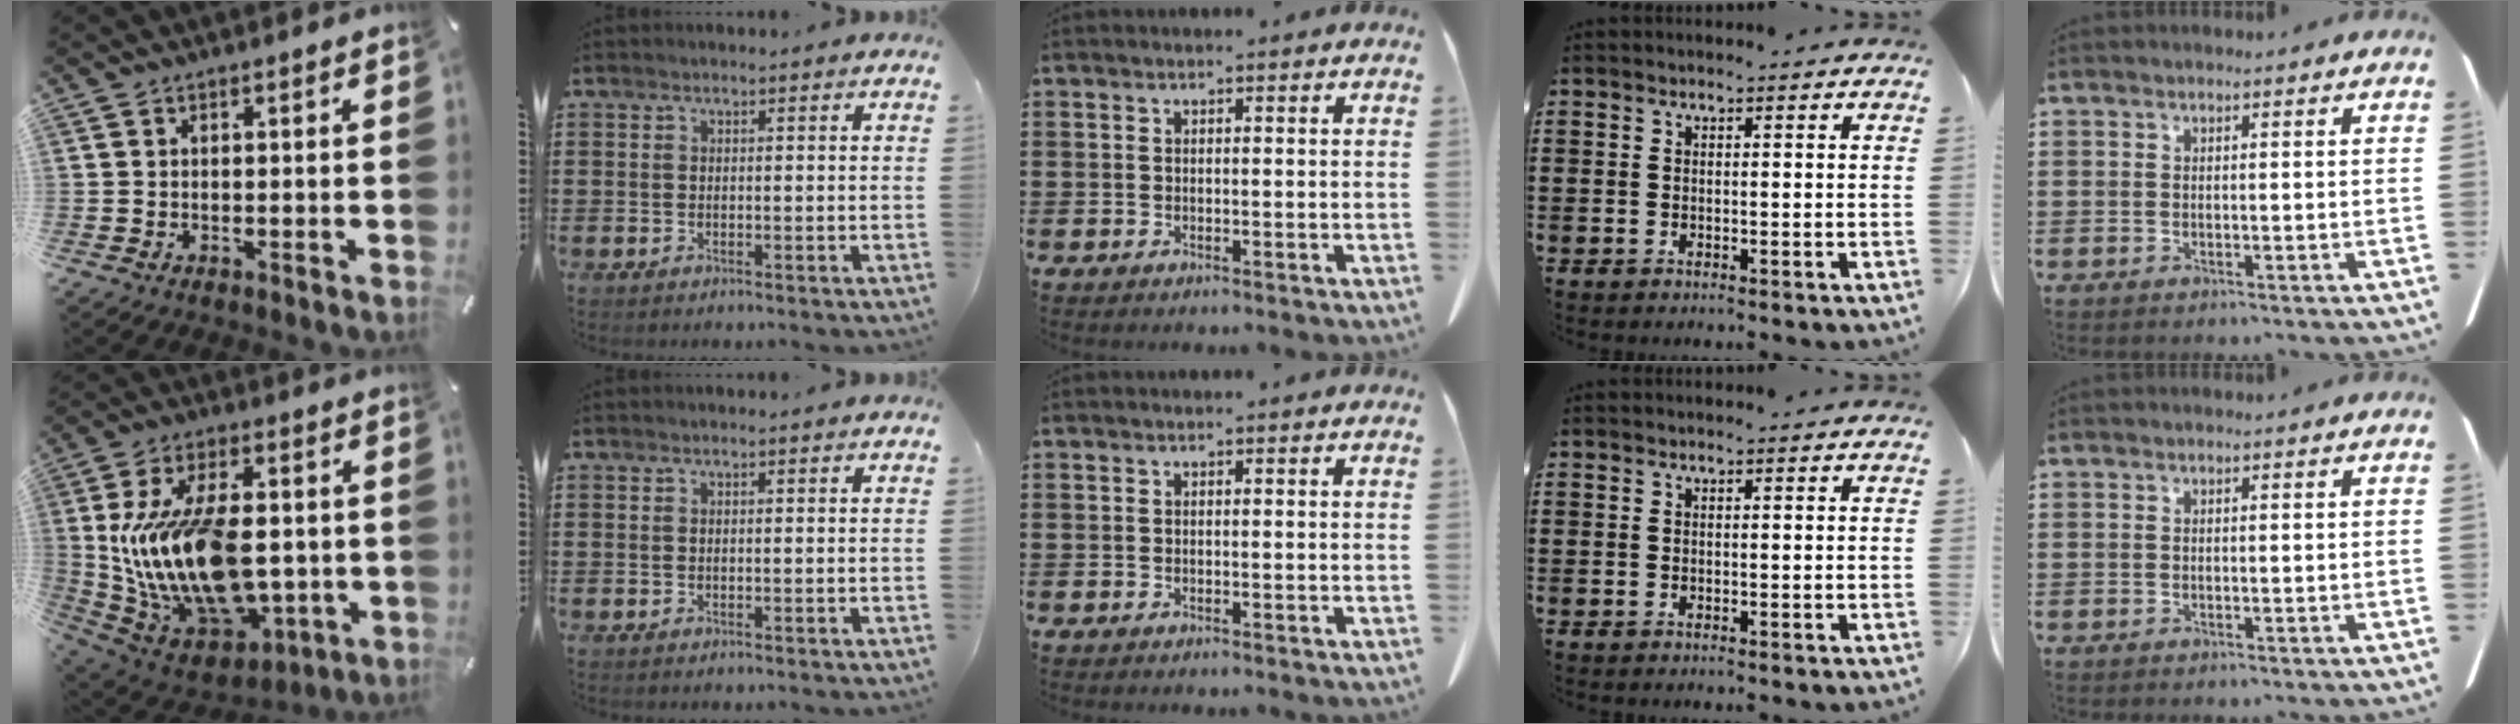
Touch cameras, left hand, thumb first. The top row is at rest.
{"thumb": {"total": 23.7, "force": [0.1, 14.5, 18.8], "torque": [-0.386, -0.016, 0.017]}}